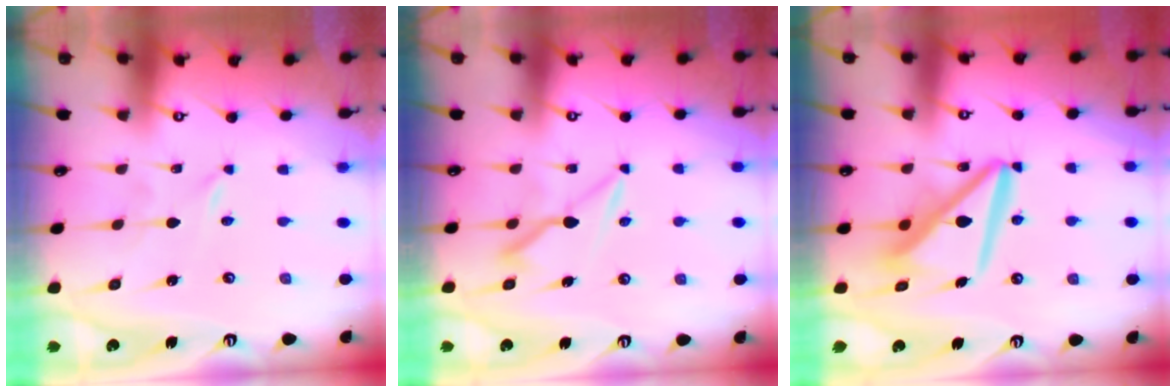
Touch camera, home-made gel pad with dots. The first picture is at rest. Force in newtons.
{"total": 8.4, "press": 8.4, "slide": 0.8}
{"total": 12.7, "press": 12.6, "slide": 1.4}